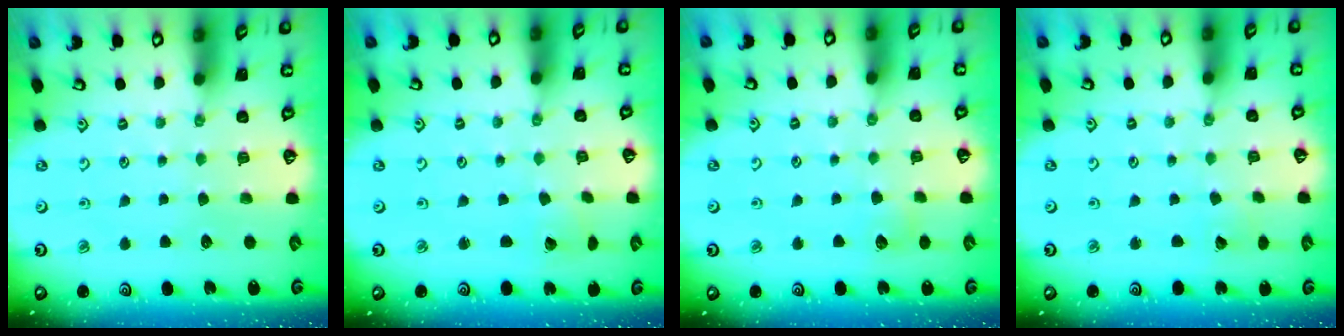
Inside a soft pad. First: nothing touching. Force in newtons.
{"total": 1.9, "press": 1.9, "slide": 0.1}
{"total": 4.3, "press": 4.3, "slide": 0.5}
{"total": 2.7, "press": 2.6, "slide": 0.4}